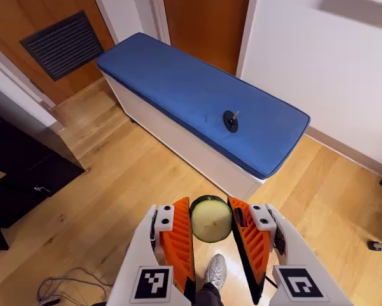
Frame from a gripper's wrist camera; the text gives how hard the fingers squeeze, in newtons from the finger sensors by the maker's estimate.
{"total": 7.4, "left": 7.1, "right": 7.8}